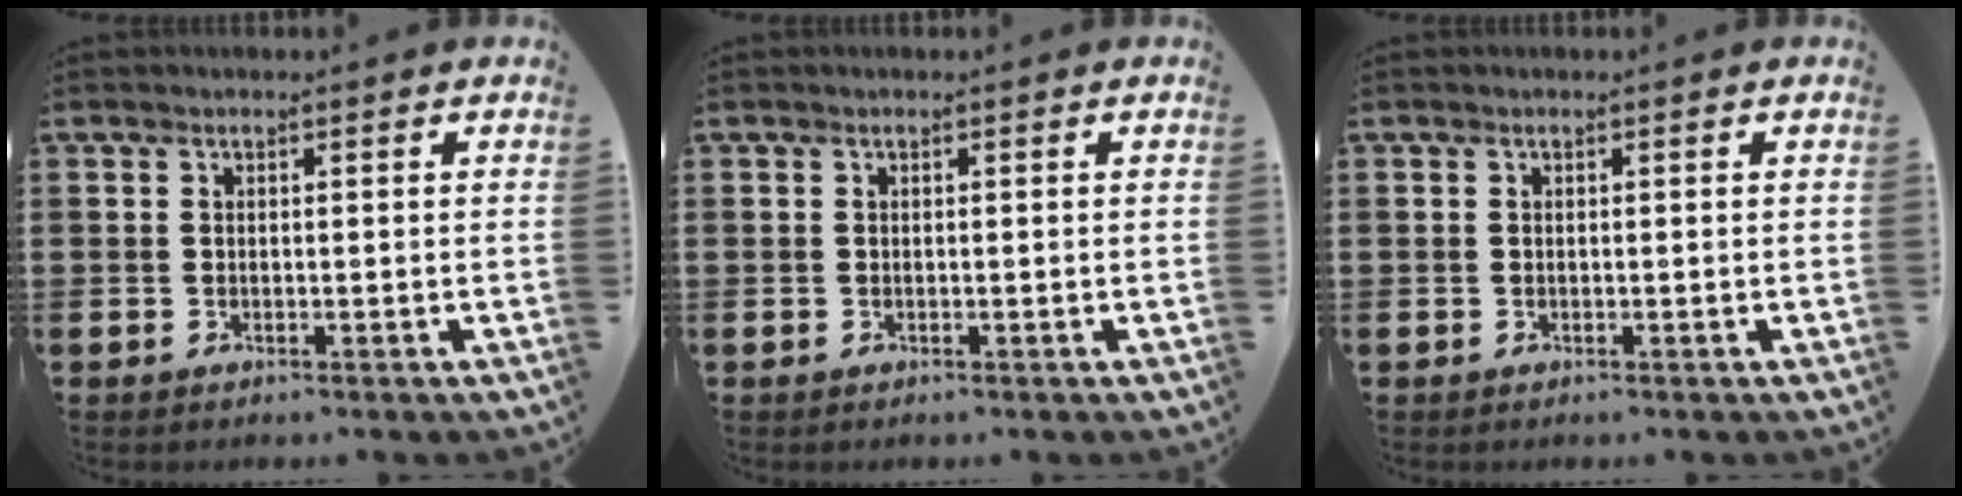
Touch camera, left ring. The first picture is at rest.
{"total": 0.0}
{"total": 0.0}